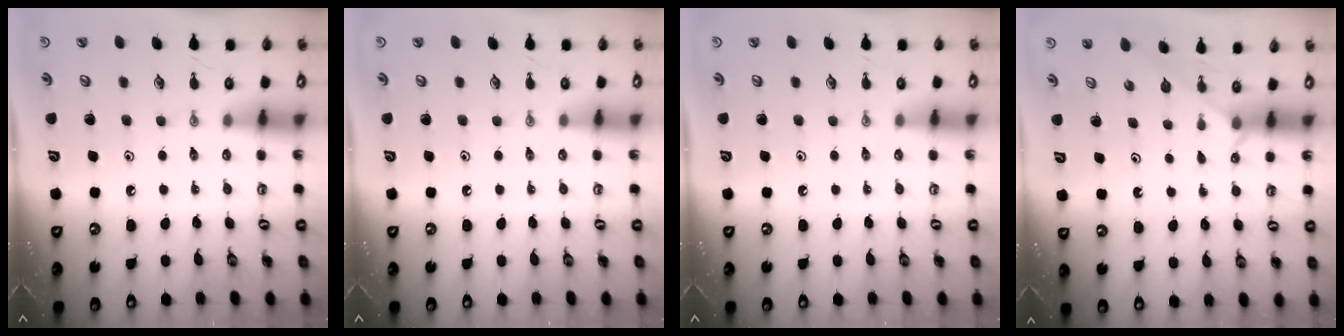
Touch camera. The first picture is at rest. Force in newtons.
{"total": 0.0}
{"total": 0.0}
{"total": 1.9, "press": 1.9, "slide": 0.3}